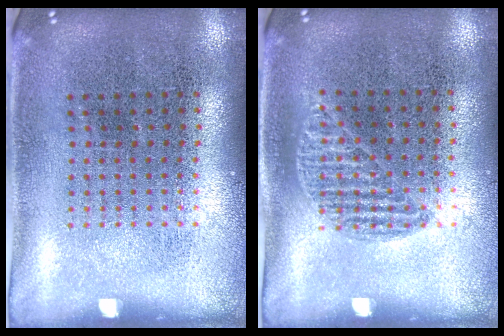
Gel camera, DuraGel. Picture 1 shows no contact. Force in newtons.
{"total": 0.9, "press": 0.7, "slide": 0.5}